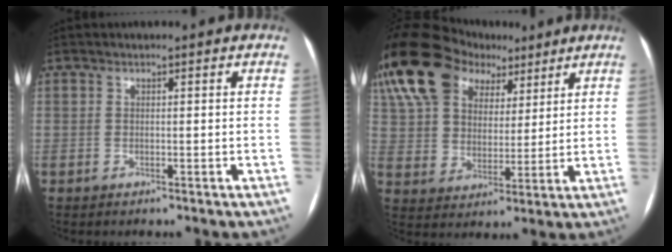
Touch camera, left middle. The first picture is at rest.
{"total": 21.0, "force": [12.1, 13.6, 10.5], "torque": [-0.242, 0.084, 0.218]}